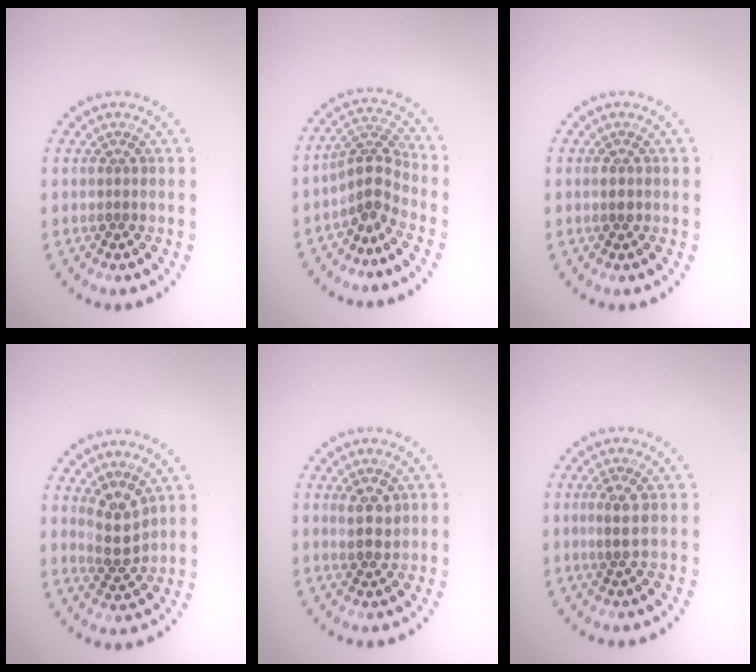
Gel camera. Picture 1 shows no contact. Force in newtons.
{"total": 2.9, "press": 2.0, "slide": 2.1}
{"total": 1.1, "press": 1.1, "slide": 0.0}
{"total": 2.9, "press": 2.5, "slide": 1.3}
{"total": 2.1, "press": 2.0, "slide": 0.8}
{"total": 1.7, "press": 1.4, "slide": 0.9}